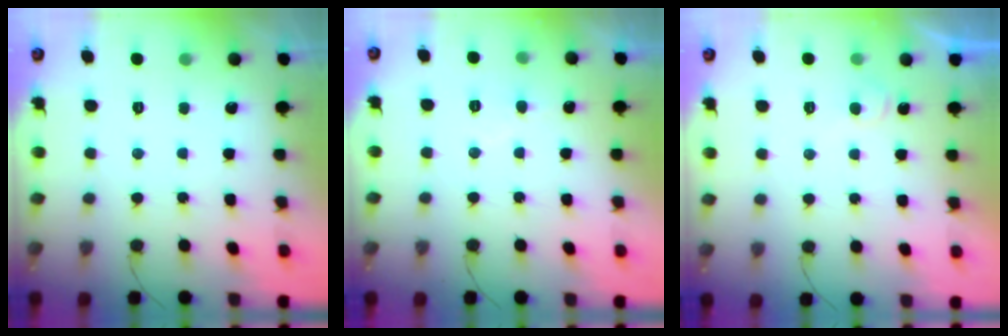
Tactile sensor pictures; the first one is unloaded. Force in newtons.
{"total": 5.4, "press": 5.4, "slide": 0.4}
{"total": 4.3, "press": 4.3, "slide": 0.6}